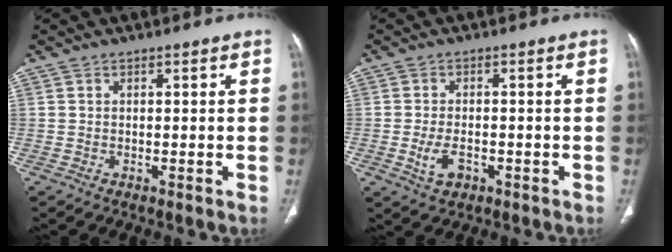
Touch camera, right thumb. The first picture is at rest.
{"total": 4.4, "force": [-1.4, 2.6, 3.2], "torque": [-0.062, 0.005, -0.019]}